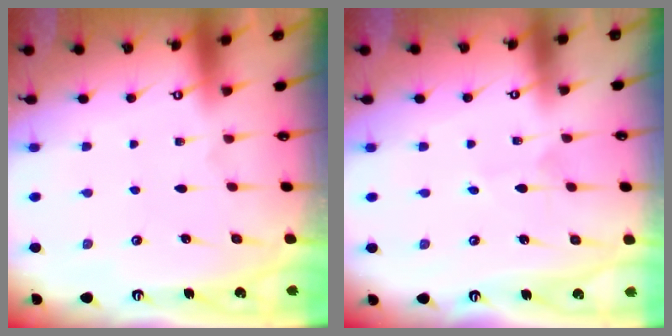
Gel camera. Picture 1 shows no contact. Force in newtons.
{"total": 2.1, "press": 2.1, "slide": 0.1}